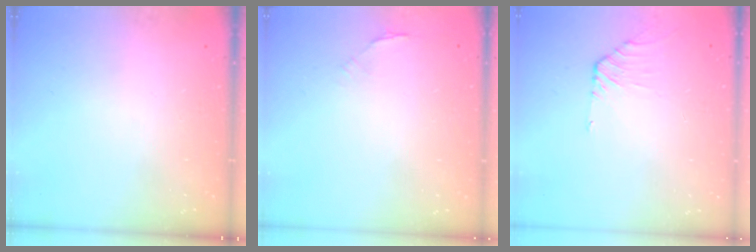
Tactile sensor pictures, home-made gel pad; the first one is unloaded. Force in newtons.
{"total": 1.5, "press": 1.4, "slide": 0.5}
{"total": 1.9, "press": 1.8, "slide": 0.6}